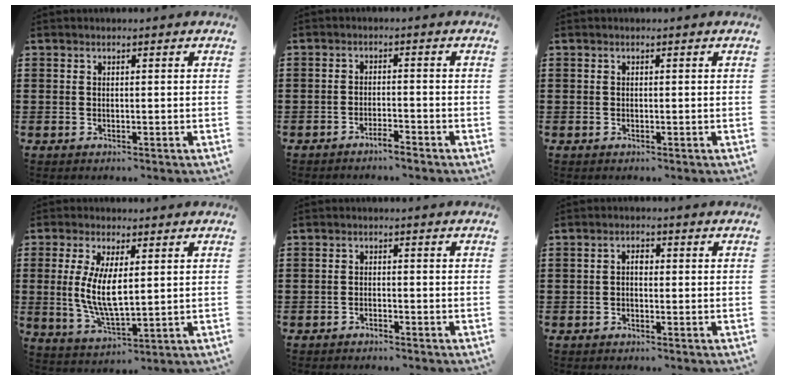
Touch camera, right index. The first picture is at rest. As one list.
[{"total": 2.0, "force": [-1.9, 0.1, 0.7], "torque": [-0.015, 0.002, -0.037]}, {"total": 0.0}, {"total": 7.8, "force": [0.6, 3.0, 7.2], "torque": [-0.149, 0.000, 0.010]}, {"total": 1.0, "force": [-1.0, 0.1, 0.1], "torque": [-0.004, 0.002, -0.020]}, {"total": 1.6, "force": [-0.3, 0.9, 1.3], "torque": [-0.025, 0.004, -0.007]}]